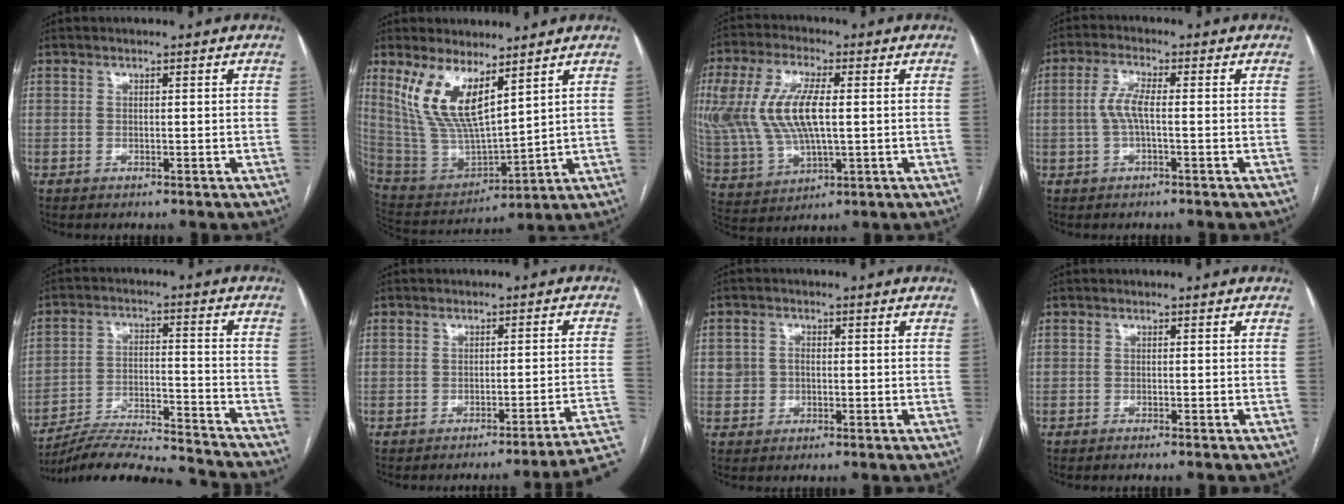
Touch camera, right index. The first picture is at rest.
{"total": 12.6, "force": [7.0, 3.7, 9.8], "torque": [-0.214, -0.002, 0.153]}
{"total": 15.5, "force": [1.9, 6.2, 14.1], "torque": [-0.324, 0.010, 0.045]}
{"total": 4.2, "force": [-0.3, 0.8, 4.1], "torque": [-0.093, 0.008, -0.006]}
{"total": 17.9, "force": [-17.2, 0.1, 5.0], "torque": [-0.100, -0.007, -0.266]}
{"total": 9.7, "force": [-7.1, -1.6, 6.4], "torque": [-0.050, 0.007, -0.080]}
{"total": 2.7, "force": [-0.2, 2.6, 0.8], "torque": [-0.014, 0.013, -0.002]}
{"total": 1.8, "force": [-1.6, -0.2, 0.8], "torque": [-0.010, 0.001, -0.019]}